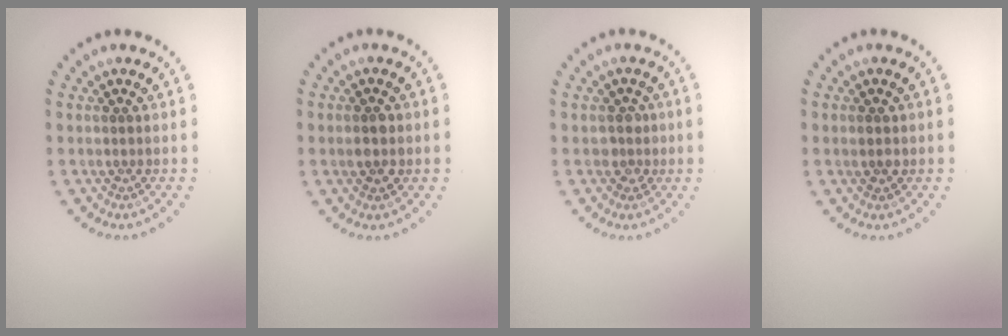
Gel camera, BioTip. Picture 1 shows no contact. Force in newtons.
{"total": 2.2, "press": 2.2, "slide": 0.0}
{"total": 1.5, "press": 1.2, "slide": 0.8}
{"total": 1.1, "press": 1.0, "slide": 0.3}